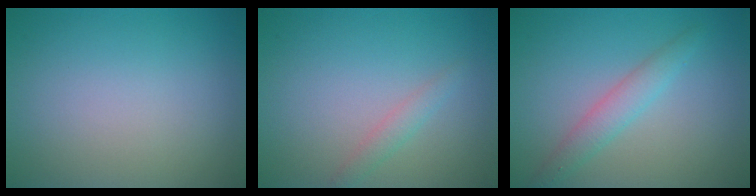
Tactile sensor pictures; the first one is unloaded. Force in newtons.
{"total": 1.3, "press": 1.3, "slide": 0.1}
{"total": 2.3, "press": 2.3, "slide": 0.1}